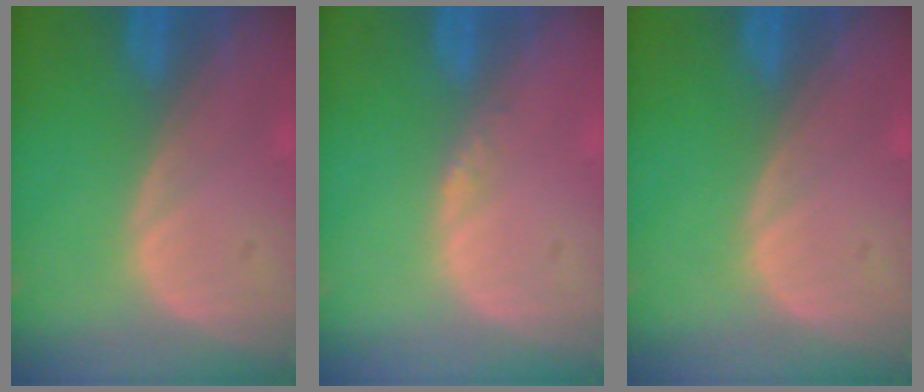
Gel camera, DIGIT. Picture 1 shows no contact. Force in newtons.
{"total": 0.8, "press": 0.8, "slide": 0.1}
{"total": 0.0}